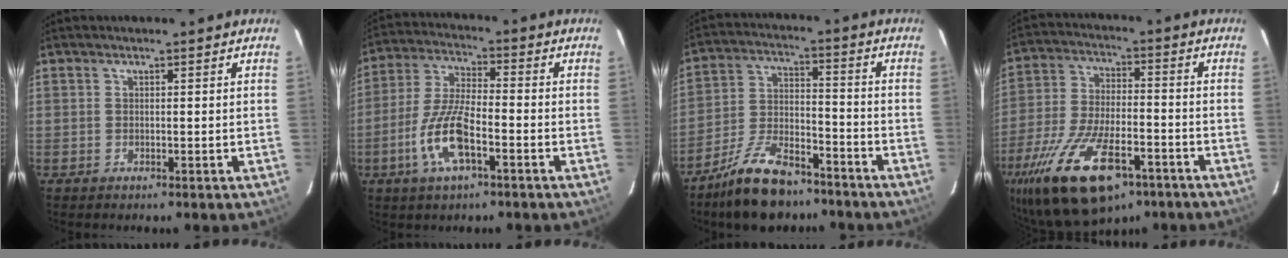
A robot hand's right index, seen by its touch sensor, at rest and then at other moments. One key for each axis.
{"total": 11.0, "fx": -4.6, "fy": 3.3, "fz": 9.5, "tx": -0.204, "ty": -0.003, "tz": -0.091}
{"total": 14.3, "fx": -11.0, "fy": 5.5, "fz": 7.3, "tx": -0.151, "ty": 0.009, "tz": -0.190}
{"total": 23.5, "fx": -13.6, "fy": 10.5, "fz": 16.1, "tx": -0.338, "ty": -0.043, "tz": -0.224}